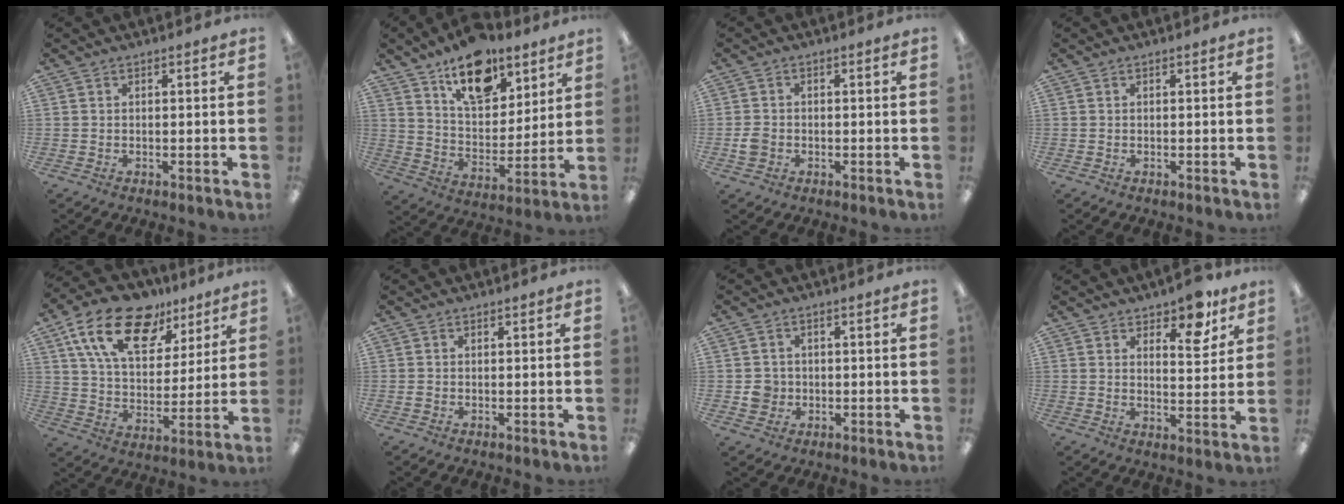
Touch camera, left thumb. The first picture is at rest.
{"total": 17.1, "force": [11.6, 9.1, 8.6], "torque": [-0.120, -0.067, 0.203]}
{"total": 2.9, "force": [-0.8, 2.5, 1.2], "torque": [-0.012, 0.004, -0.017]}
{"total": 0.0}
{"total": 19.8, "force": [12.0, 10.8, 11.5], "torque": [-0.198, -0.049, 0.214]}
{"total": 0.6, "force": [-0.1, 0.5, 0.2], "torque": [-0.005, 0.004, -0.003]}
{"total": 4.0, "force": [-0.4, 3.9, 0.9], "torque": [-0.011, 0.006, -0.006]}
{"total": 8.3, "force": [6.3, 3.5, 4.2], "torque": [-0.036, -0.039, 0.103]}